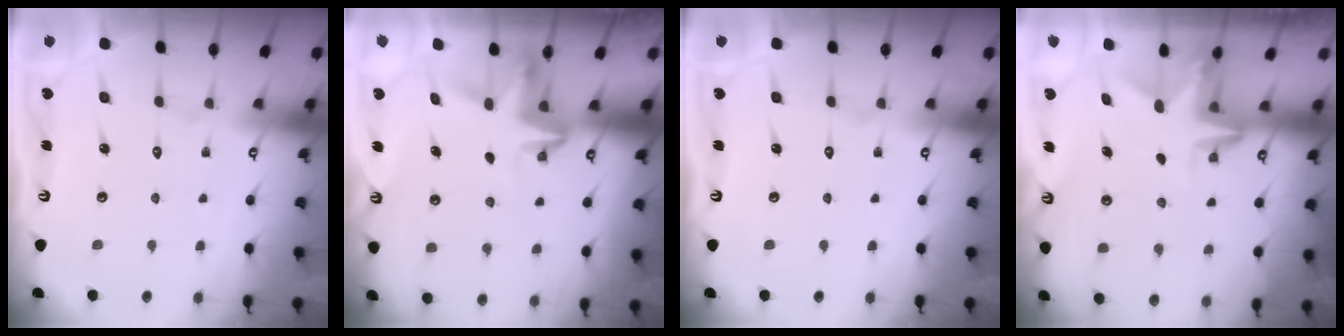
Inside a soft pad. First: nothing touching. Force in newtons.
{"total": 3.3, "press": 3.3, "slide": 0.4}
{"total": 0.0}
{"total": 2.9, "press": 2.9, "slide": 0.1}